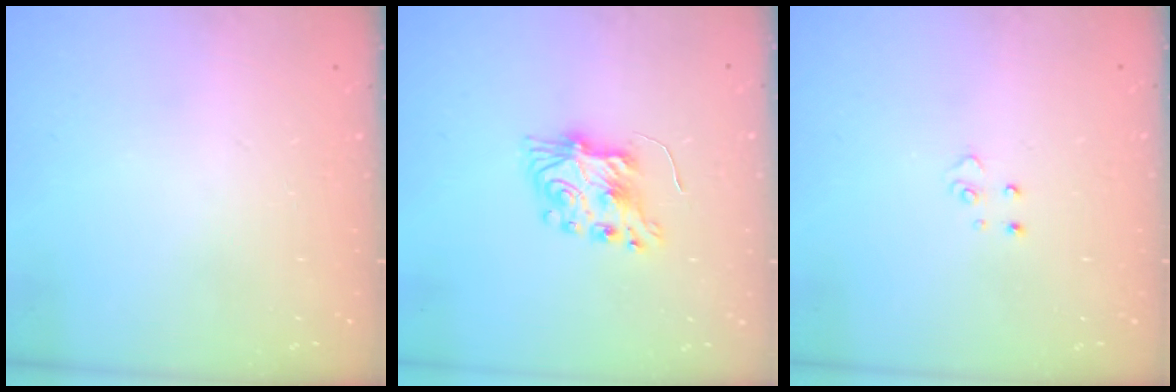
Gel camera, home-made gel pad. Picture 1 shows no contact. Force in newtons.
{"total": 7.0, "press": 7.0, "slide": 0.3}
{"total": 3.3, "press": 3.3, "slide": 0.4}